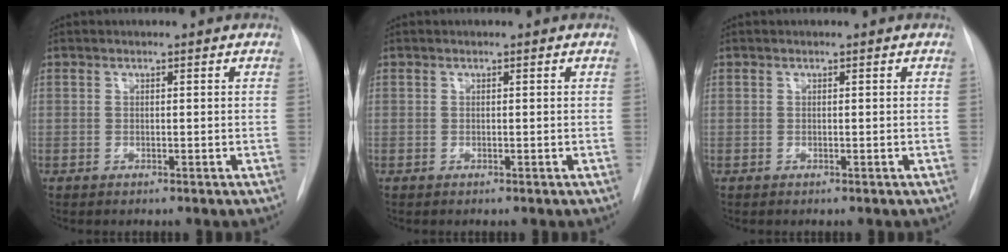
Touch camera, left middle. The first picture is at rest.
{"total": 0.0}
{"total": 0.0}